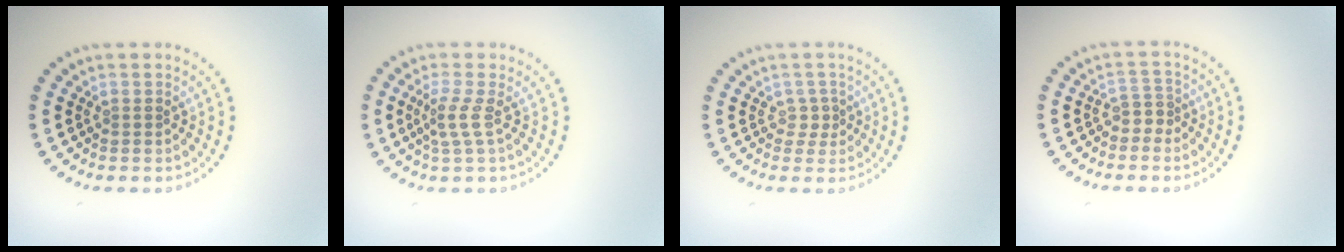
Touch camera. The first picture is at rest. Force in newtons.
{"total": 2.0, "press": 1.4, "slide": 1.4}
{"total": 1.2, "press": 1.0, "slide": 0.8}
{"total": 1.6, "press": 1.2, "slide": 1.1}